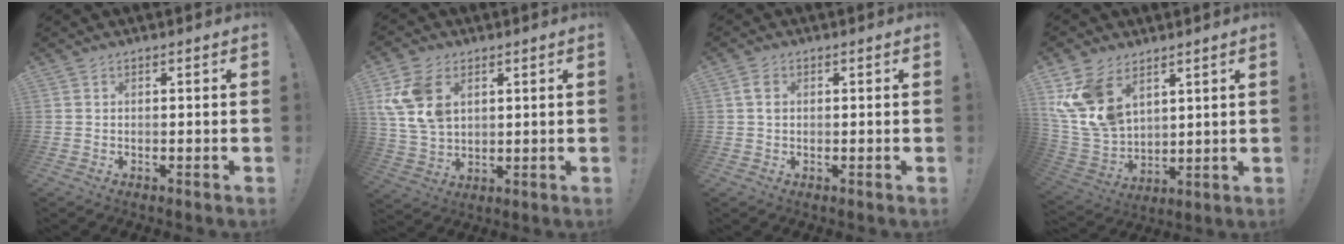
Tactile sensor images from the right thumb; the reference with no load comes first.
{"total": 12.7, "force": [4.8, 8.6, 8.0], "torque": [-0.163, -0.008, 0.093]}
{"total": 2.7, "force": [0.6, 1.9, 1.8], "torque": [-0.024, 0.001, 0.008]}
{"total": 14.5, "force": [7.6, 9.5, 7.9], "torque": [-0.164, -0.046, 0.151]}